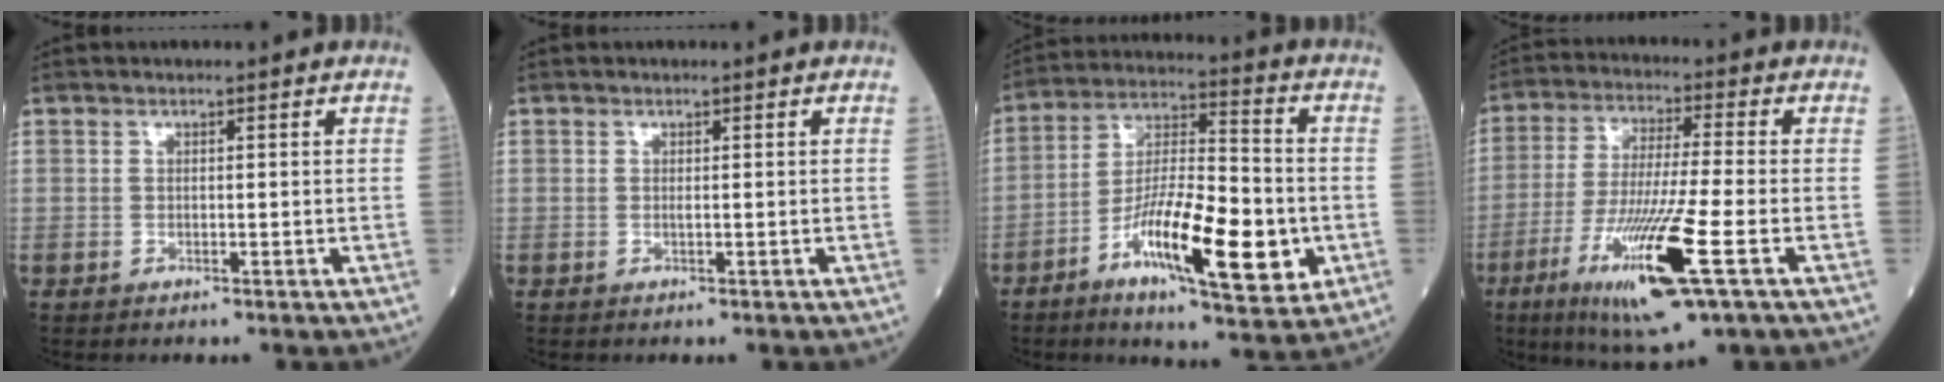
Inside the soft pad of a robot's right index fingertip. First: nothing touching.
{"total": 0.0}
{"total": 16.7, "force": [-5.6, 3.6, 15.3], "torque": [-0.273, -0.013, -0.094]}
{"total": 15.3, "force": [-6.1, 0.5, 14.1], "torque": [-0.280, -0.035, -0.108]}